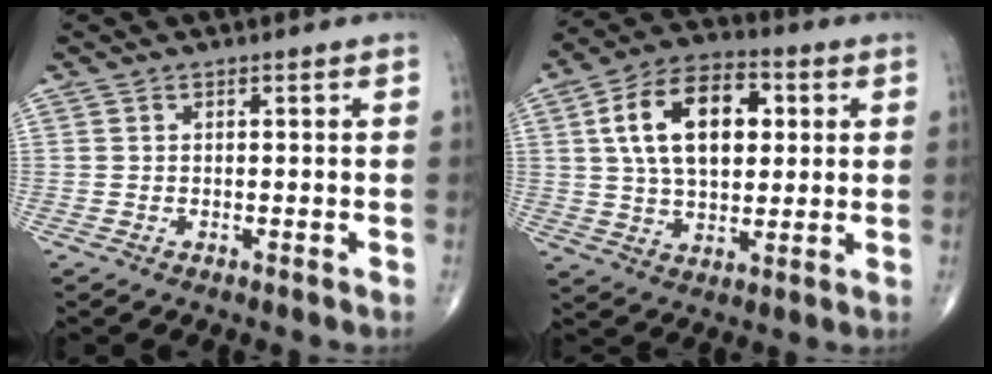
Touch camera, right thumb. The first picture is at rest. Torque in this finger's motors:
{"motor_torque": [1.30, 3.07, 1.47, 0.22, 0.16]}